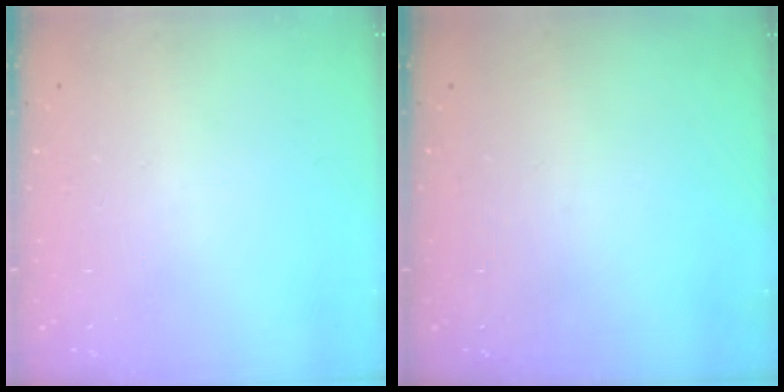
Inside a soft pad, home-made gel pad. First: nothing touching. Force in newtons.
{"total": 0.0}